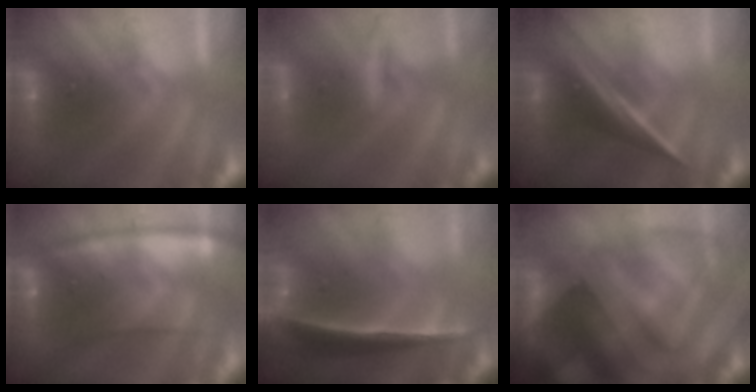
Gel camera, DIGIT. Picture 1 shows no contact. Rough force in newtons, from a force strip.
{"total": 2.9}
{"total": 2.6}
{"total": 5.8}
{"total": 5.8}
{"total": 6.3}